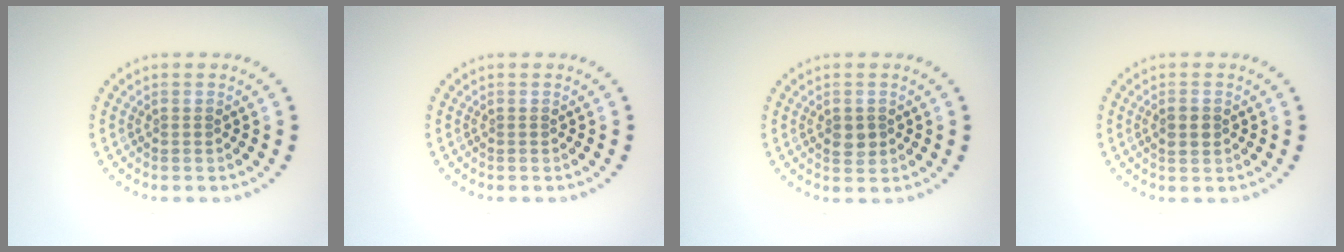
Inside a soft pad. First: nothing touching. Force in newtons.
{"total": 0.0}
{"total": 1.6, "press": 1.6, "slide": 0.2}
{"total": 1.5, "press": 1.5, "slide": 0.1}